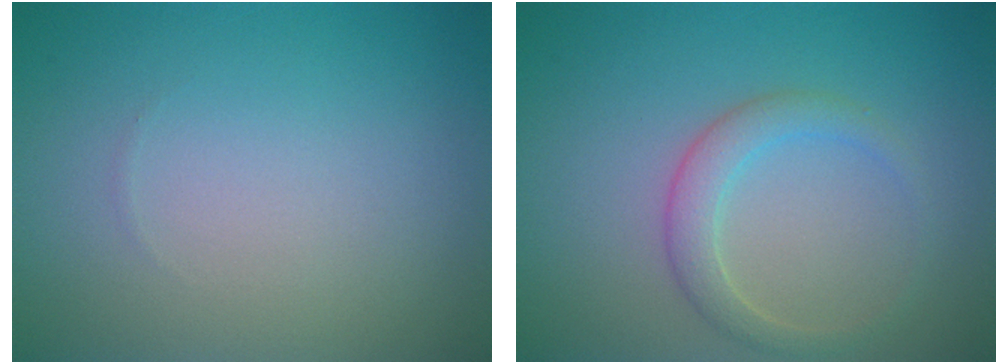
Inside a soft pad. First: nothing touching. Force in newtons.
{"total": 2.4, "press": 2.4, "slide": 0.2}